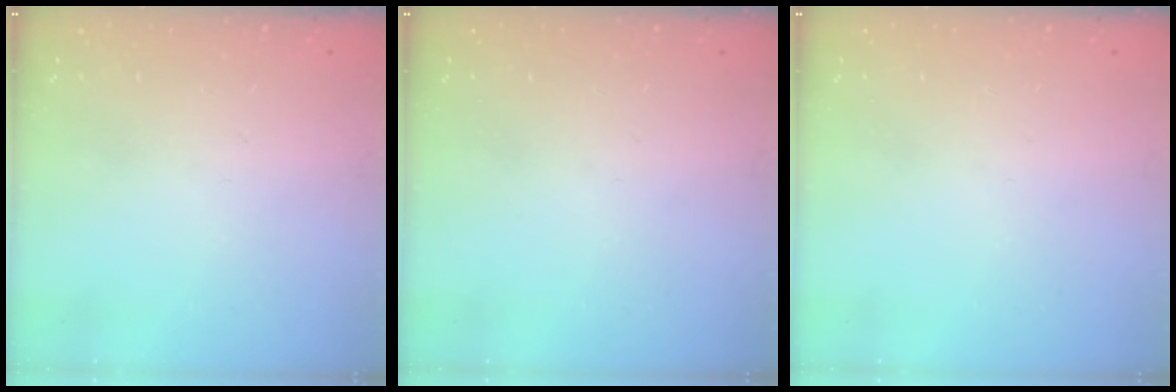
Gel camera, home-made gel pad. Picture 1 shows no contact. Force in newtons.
{"total": 0.0}
{"total": 0.0}